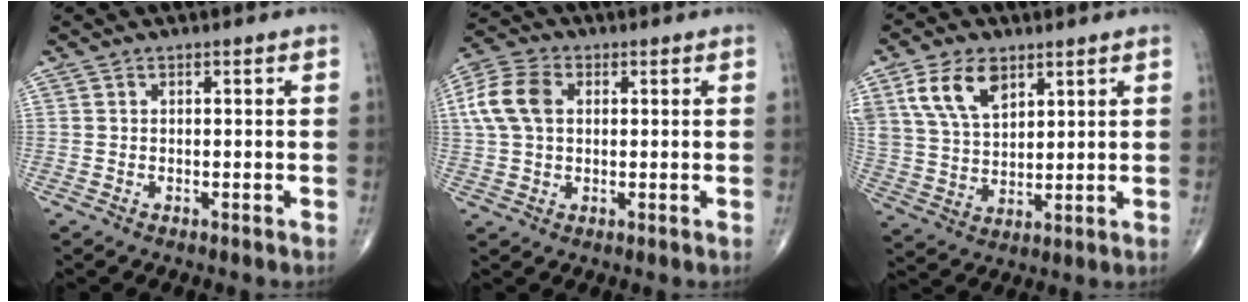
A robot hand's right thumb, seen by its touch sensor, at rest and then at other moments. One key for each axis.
{"total": 9.3, "fx": 1.7, "fy": 6.4, "fz": 6.5, "tx": -0.140, "ty": 0.017, "tz": 0.030}
{"total": 10.1, "fx": 5.1, "fy": 6.0, "fz": 6.3, "tx": -0.108, "ty": -0.015, "tz": 0.104}